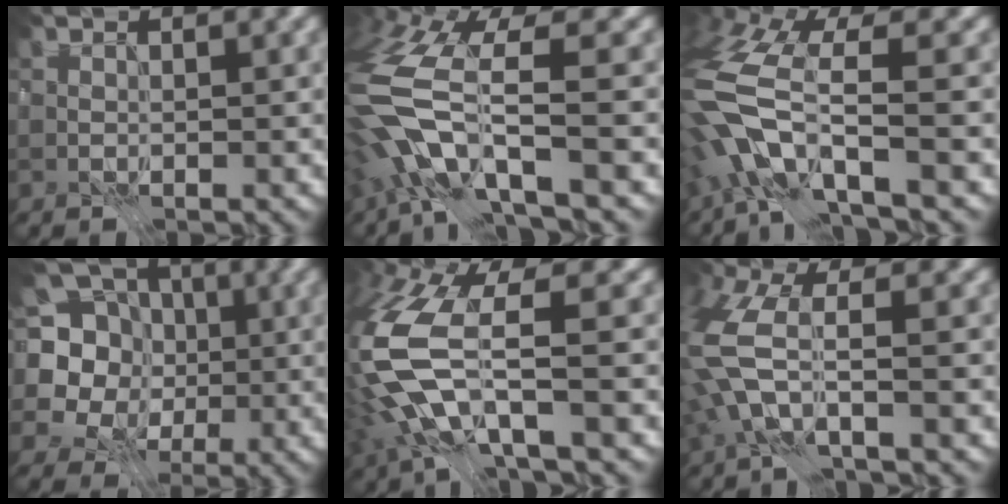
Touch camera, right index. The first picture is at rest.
{"total": 9.5, "force": [-3.8, 3.4, 8.0], "torque": [-0.181, -0.009, -0.083]}
{"total": 8.1, "force": [-3.8, 2.7, 6.7], "torque": [-0.154, 0.002, -0.095]}
{"total": 10.7, "force": [-0.6, 9.9, 4.1], "torque": [-0.108, 0.034, -0.046]}
{"total": 9.6, "force": [-2.6, 3.8, 8.4], "torque": [-0.210, -0.012, -0.059]}
{"total": 6.5, "force": [-2.2, 2.8, 5.4], "torque": [-0.153, -0.008, -0.056]}